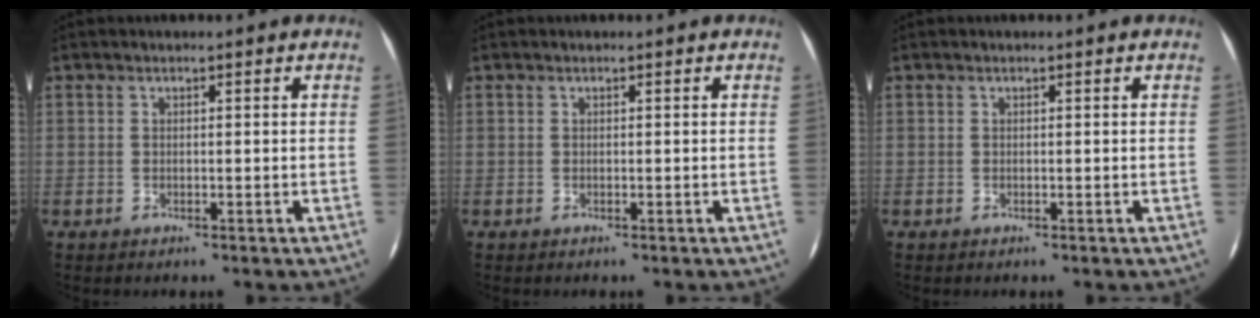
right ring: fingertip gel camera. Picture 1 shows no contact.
{"total": 0.0}
{"total": 0.0}